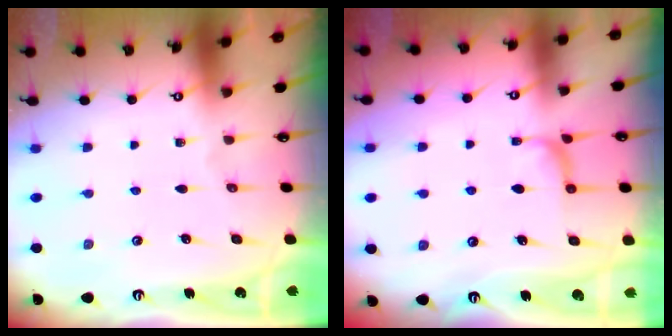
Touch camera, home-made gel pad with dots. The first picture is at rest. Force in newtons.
{"total": 2.9, "press": 2.7, "slide": 0.9}